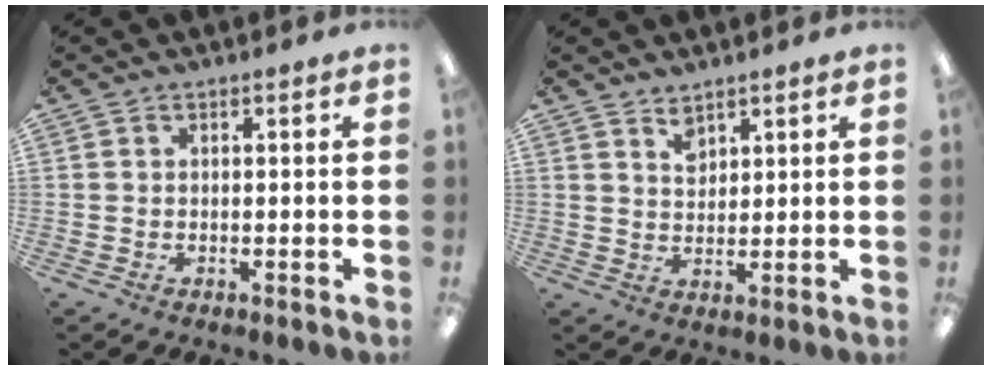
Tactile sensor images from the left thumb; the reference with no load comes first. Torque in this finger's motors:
{"motor_torque": [0.28, -0.18, -0.10, -0.09, -0.02]}